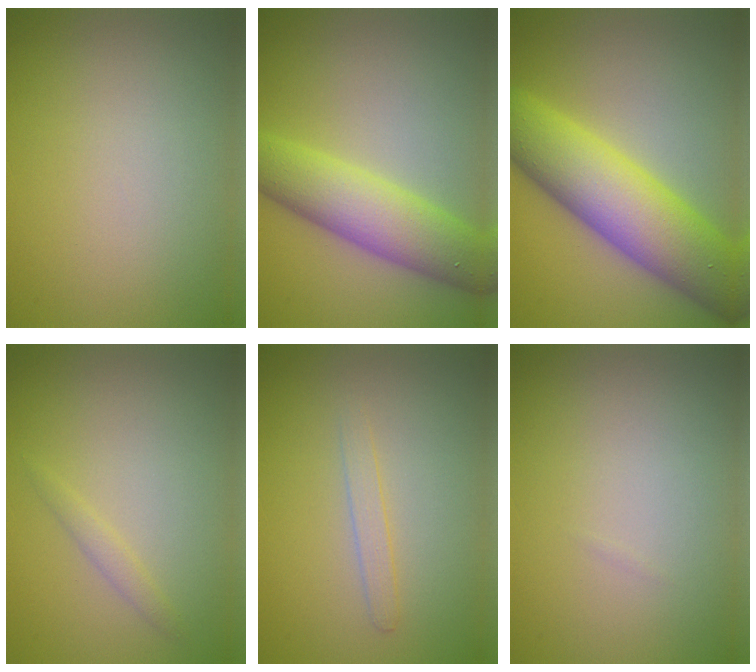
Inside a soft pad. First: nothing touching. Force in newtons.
{"total": 6.8, "press": 6.8, "slide": 0.3}
{"total": 10.6, "press": 10.6, "slide": 0.2}
{"total": 1.0, "press": 1.0, "slide": 0.0}
{"total": 1.2, "press": 1.2, "slide": 0.1}
{"total": 0.0}